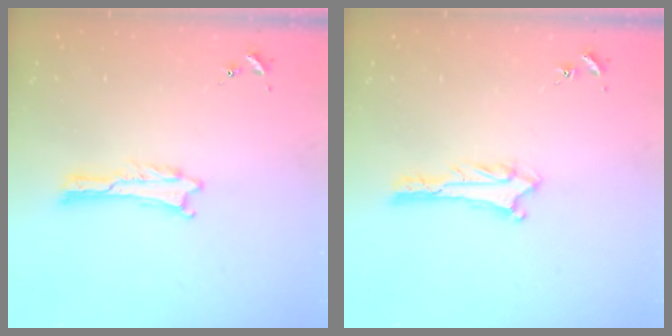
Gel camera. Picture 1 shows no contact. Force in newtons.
{"total": 3.3, "press": 3.3, "slide": 0.3}